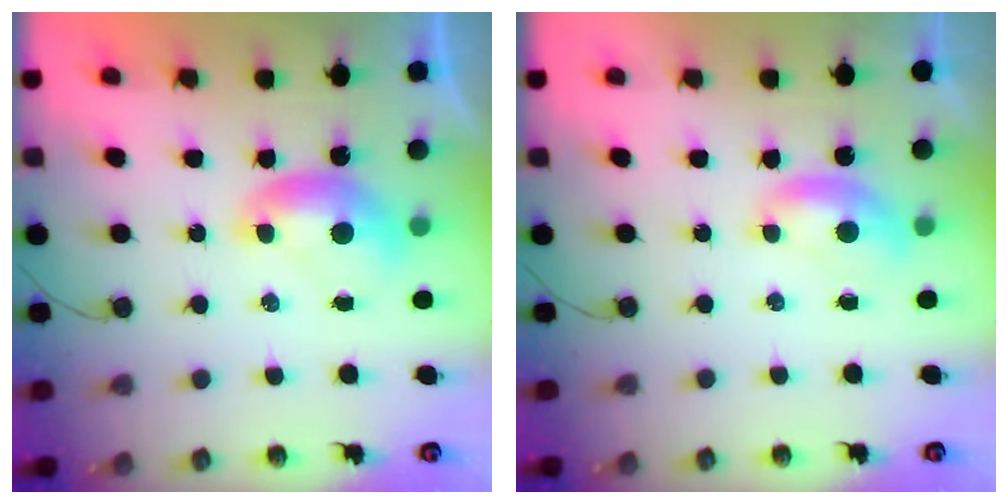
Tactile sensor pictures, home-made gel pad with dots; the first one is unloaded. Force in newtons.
{"total": 0.0}